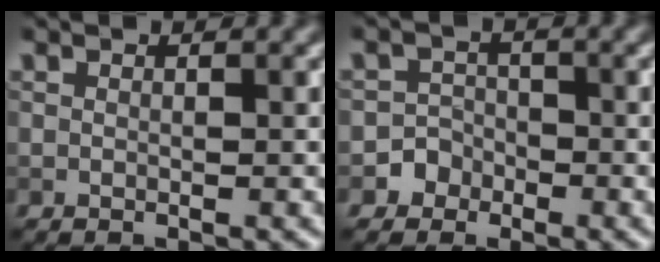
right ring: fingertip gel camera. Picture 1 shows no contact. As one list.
[{"total": 2.4, "force": [-1.3, 2.0, -0.1], "torque": [0.034, 0.011, -0.029]}]